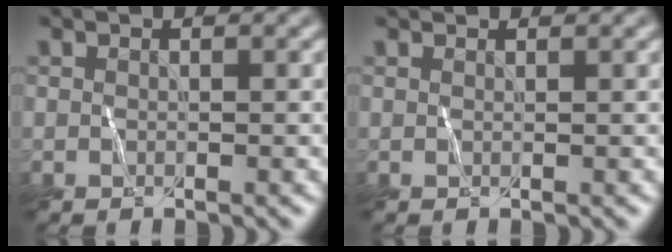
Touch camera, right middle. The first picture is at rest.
{"total": 2.0, "force": [1.8, 0.5, 0.7], "torque": [-0.014, 0.010, 0.020]}